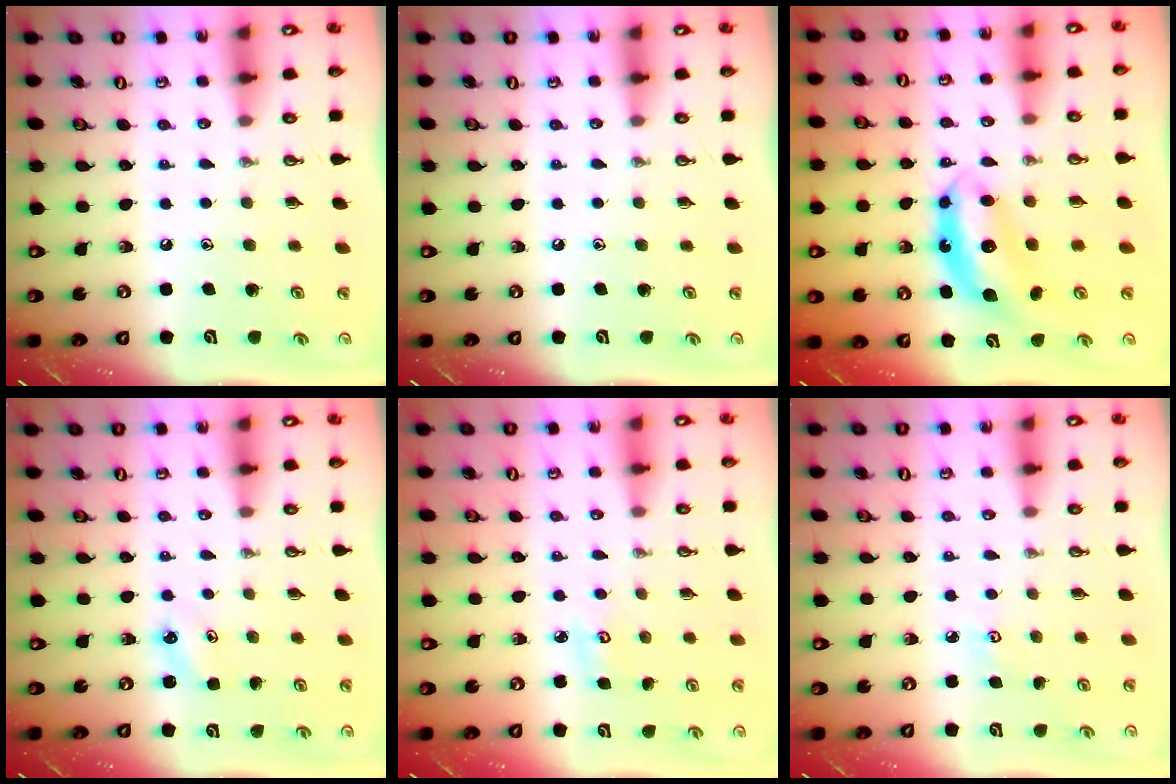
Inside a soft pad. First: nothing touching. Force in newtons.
{"total": 0.0}
{"total": 7.2, "press": 7.2, "slide": 0.2}
{"total": 4.0, "press": 4.0, "slide": 0.3}
{"total": 4.1, "press": 4.1, "slide": 0.3}
{"total": 2.8, "press": 2.8, "slide": 0.3}